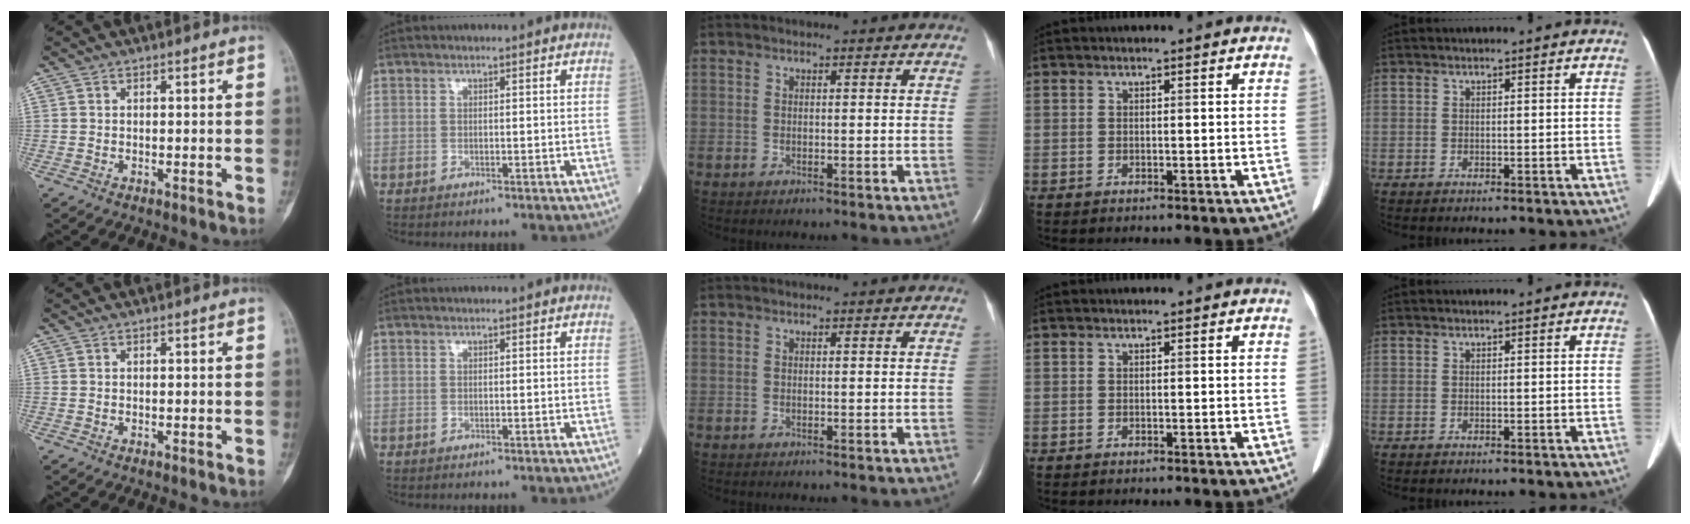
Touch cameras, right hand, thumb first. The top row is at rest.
{}